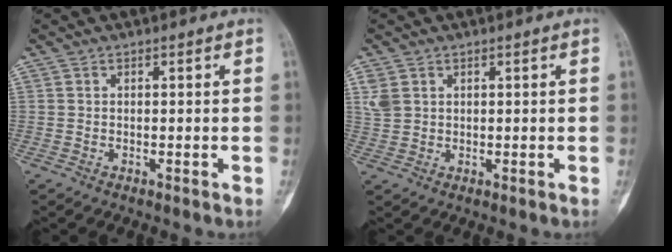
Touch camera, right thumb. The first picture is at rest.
{"total": 3.0, "force": [1.2, 2.4, 1.5], "torque": [-0.028, 0.001, 0.034]}